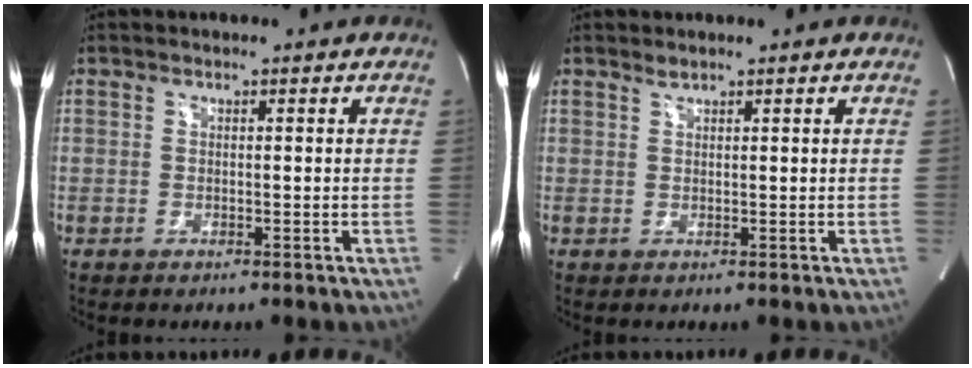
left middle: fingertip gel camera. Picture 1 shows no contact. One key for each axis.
{"total": 0.7, "fx": 0.7, "fy": 0.0, "fz": 0.1, "tx": -0.005, "ty": 0.001, "tz": 0.016}